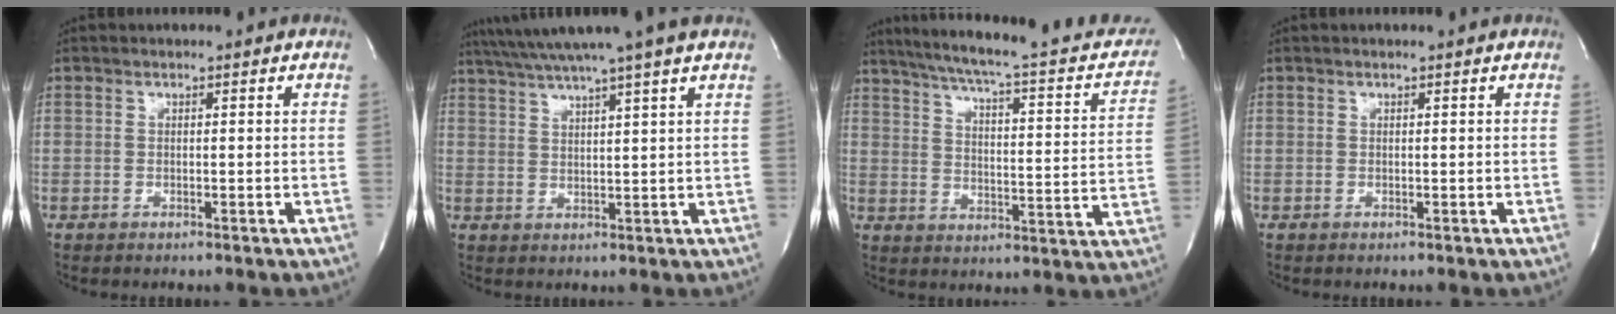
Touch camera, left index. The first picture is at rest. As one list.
[{"total": 12.1, "force": [10.1, -1.9, 6.4], "torque": [-0.115, 0.013, 0.145]}, {"total": 25.3, "force": [21.0, 4.2, 13.5], "torque": [-0.196, -0.009, 0.261]}, {"total": 0.6, "force": [0.5, 0.0, 0.2], "torque": [-0.002, 0.003, 0.007]}]